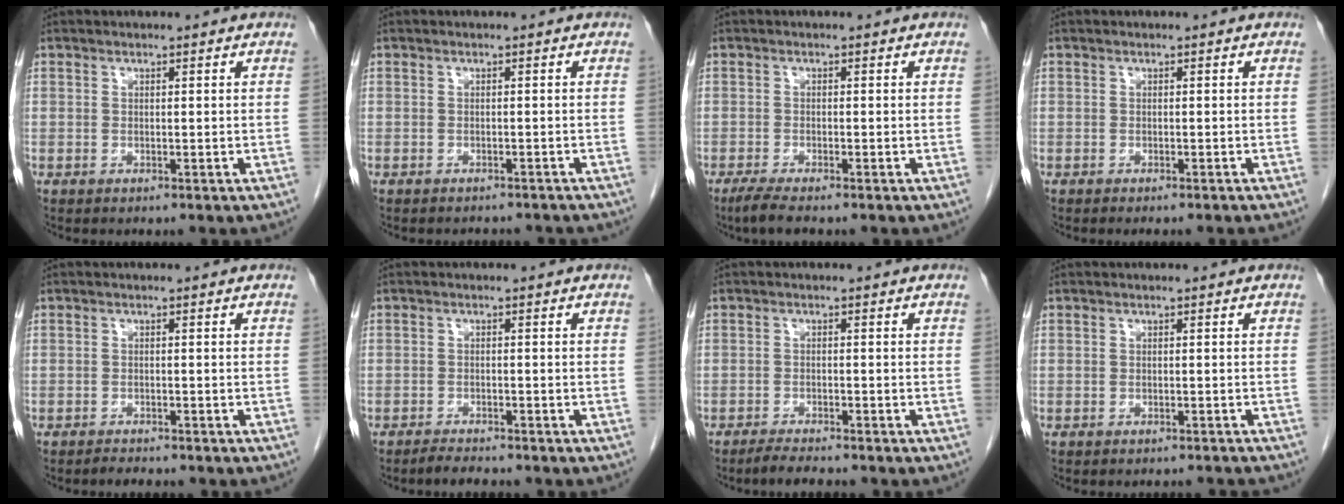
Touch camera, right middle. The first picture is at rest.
{"total": 4.4, "force": [-4.1, 1.4, 1.0], "torque": [-0.010, -0.003, -0.044]}
{"total": 3.1, "force": [-2.4, 0.2, 1.9], "torque": [-0.043, -0.009, -0.045]}
{"total": 2.9, "force": [-2.7, 0.0, 1.3], "torque": [-0.016, -0.002, -0.033]}
{"total": 2.0, "force": [-1.9, 0.3, 0.5], "torque": [-0.013, -0.006, -0.026]}
{"total": 2.9, "force": [-2.7, 0.4, 1.0], "torque": [-0.021, -0.009, -0.044]}
{"total": 3.8, "force": [-3.4, 0.2, 1.6], "torque": [-0.029, -0.012, -0.057]}
{"total": 4.2, "force": [-4.1, 0.6, 0.8], "torque": [-0.009, -0.006, -0.045]}